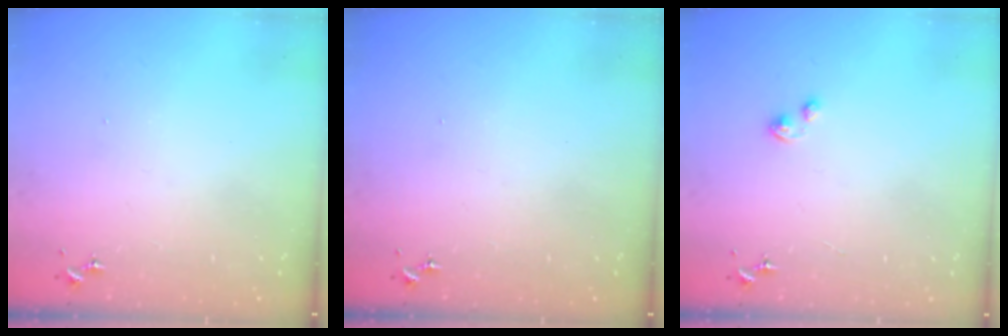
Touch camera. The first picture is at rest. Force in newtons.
{"total": 0.0}
{"total": 2.1, "press": 2.0, "slide": 0.5}